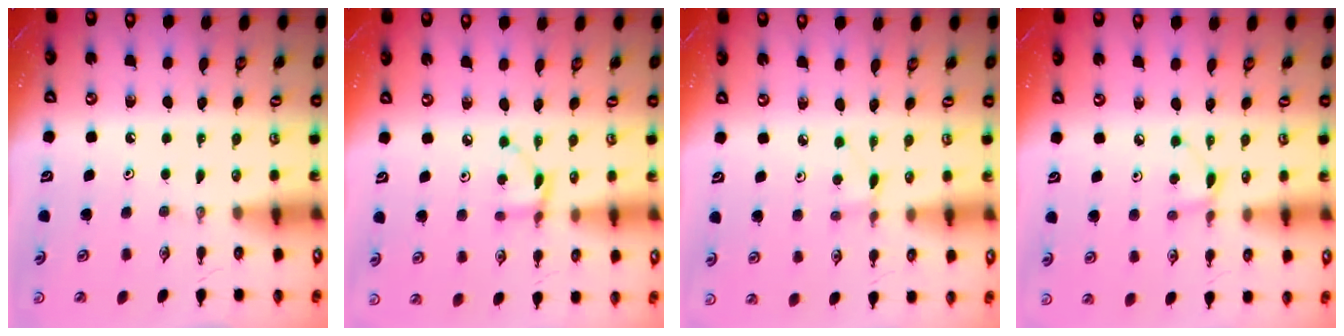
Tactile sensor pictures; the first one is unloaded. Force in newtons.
{"total": 3.9, "press": 3.9, "slide": 0.1}
{"total": 1.5, "press": 1.5, "slide": 0.2}
{"total": 5.5, "press": 5.5, "slide": 0.6}